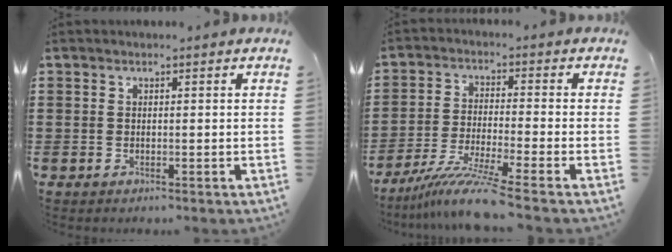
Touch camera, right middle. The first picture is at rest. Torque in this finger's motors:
{"motor_torque": [1.30, -0.46, 0.19, 0.16]}